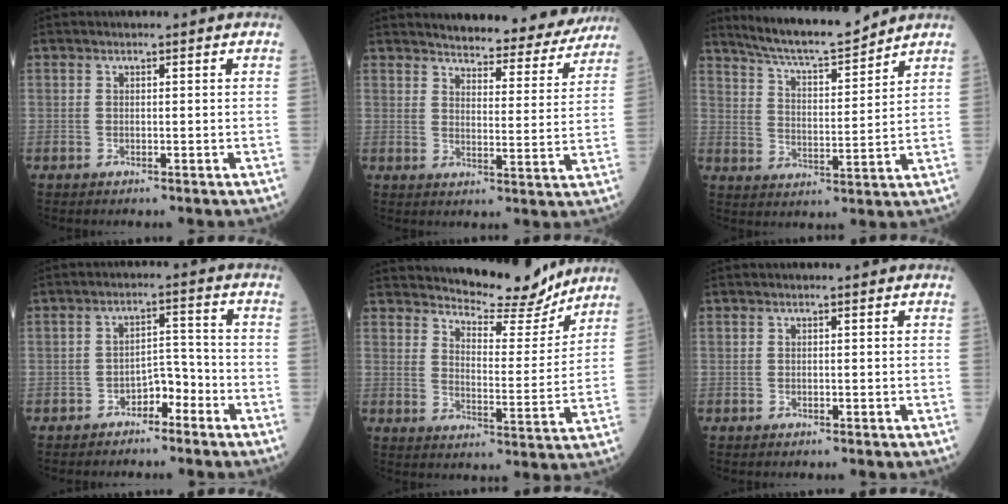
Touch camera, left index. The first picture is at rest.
{"total": 15.4, "force": [14.6, 3.0, 3.8], "torque": [-0.027, -0.036, 0.165]}
{"total": 9.3, "force": [8.5, 0.4, 3.7], "torque": [-0.069, 0.008, 0.144]}
{"total": 4.1, "force": [-3.0, 1.8, 2.2], "torque": [-0.029, 0.015, -0.053]}
{"total": 10.6, "force": [10.2, 1.8, 2.2], "torque": [-0.034, -0.020, 0.145]}
{"total": 0.0}